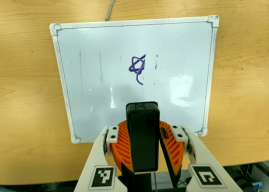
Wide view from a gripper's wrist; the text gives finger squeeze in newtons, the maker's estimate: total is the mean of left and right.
{"total": 9.8, "left": 10.2, "right": 9.5}